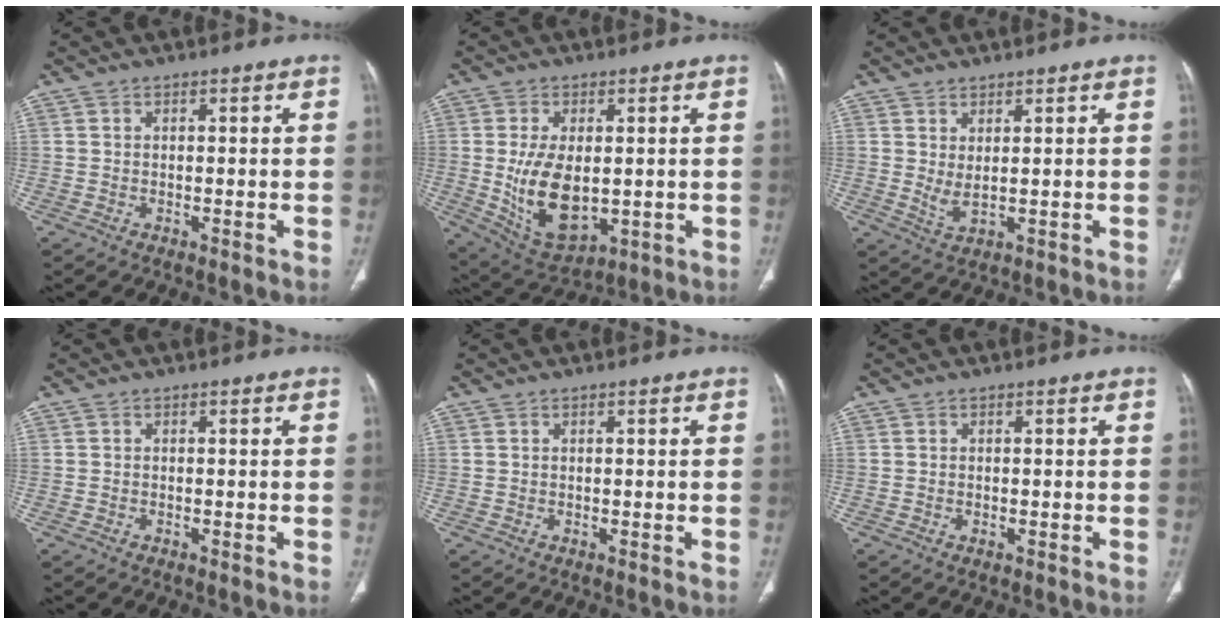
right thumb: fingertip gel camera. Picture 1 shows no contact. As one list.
[{"total": 13.1, "force": [-0.7, 7.4, 10.8], "torque": [-0.185, -0.011, 0.014]}, {"total": 3.2, "force": [1.0, 1.0, 2.9], "torque": [-0.060, -0.014, 0.027]}, {"total": 0.0}, {"total": 0.0}, {"total": 0.7, "force": [-0.3, 0.4, 0.6], "torque": [-0.013, 0.002, -0.003]}]